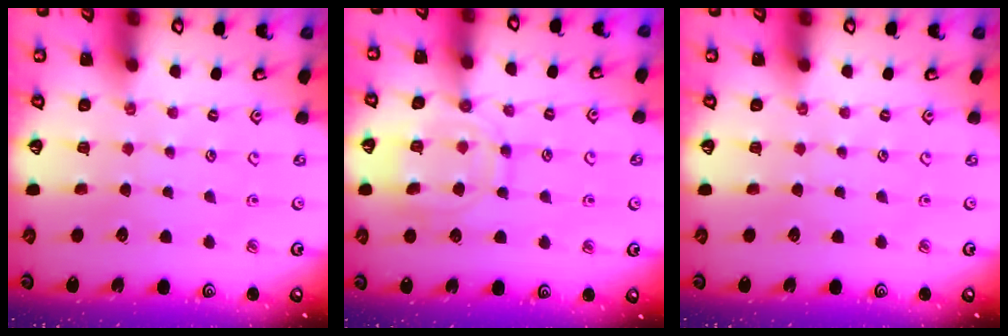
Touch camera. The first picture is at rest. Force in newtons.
{"total": 13.0, "press": 12.9, "slide": 1.2}
{"total": 0.0}